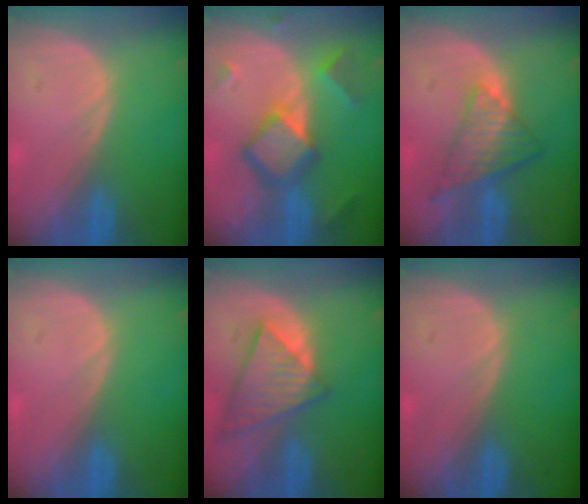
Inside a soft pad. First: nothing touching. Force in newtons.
{"total": 7.9, "press": 7.9, "slide": 0.6}
{"total": 7.6, "press": 6.4, "slide": 4.1}
{"total": 0.0}
{"total": 8.8, "press": 7.6, "slide": 4.3}
{"total": 0.0}